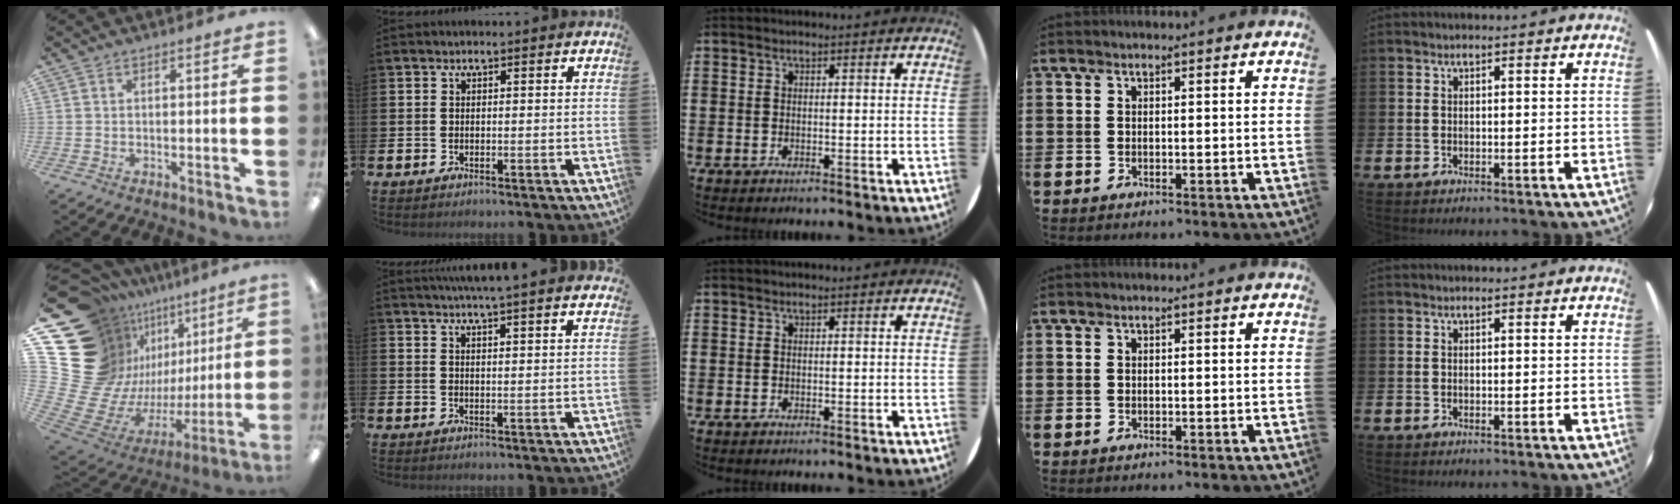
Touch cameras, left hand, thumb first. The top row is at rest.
{"thumb": {"total": 23.0, "force": [8.2, 17.1, 13.1], "torque": [-0.241, -0.135, 0.217]}, "index": {"total": 4.6, "force": [4.4, -1.1, 0.6], "torque": [-0.021, -0.022, 0.078]}}